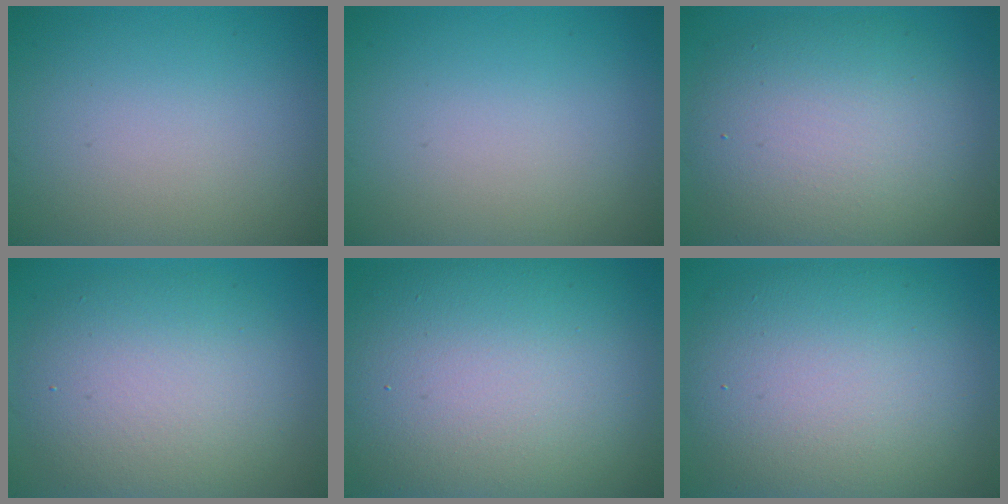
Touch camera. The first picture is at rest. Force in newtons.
{"total": 0.0}
{"total": 8.9, "press": 8.9, "slide": 0.4}
{"total": 7.7, "press": 7.7, "slide": 0.8}
{"total": 16.5, "press": 16.5, "slide": 0.9}
{"total": 11.1, "press": 11.1, "slide": 1.2}